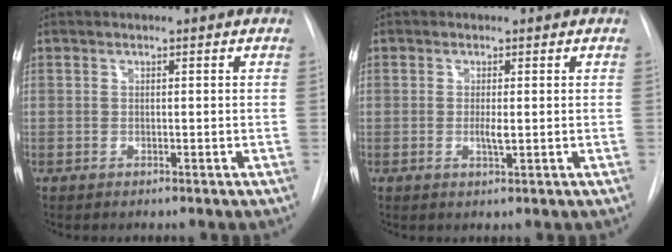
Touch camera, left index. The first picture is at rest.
{"total": 1.7, "force": [-0.1, 0.3, 1.6], "torque": [-0.031, -0.003, -0.003]}